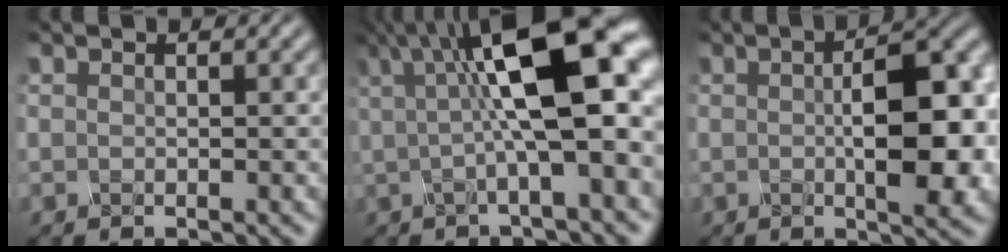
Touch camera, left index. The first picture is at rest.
{"total": 11.7, "force": [2.4, 2.9, 11.1], "torque": [-0.161, 0.022, 0.033]}
{"total": 8.5, "force": [-0.1, 2.9, 7.9], "torque": [-0.114, 0.002, -0.002]}